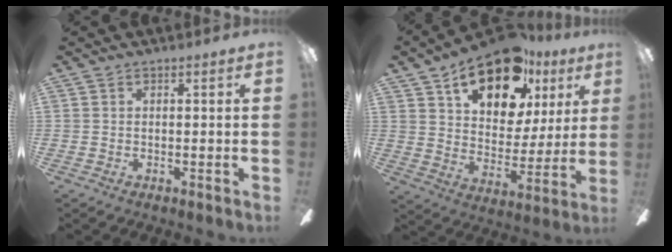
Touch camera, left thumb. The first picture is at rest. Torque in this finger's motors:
{"motor_torque": [0.41, 0.80, 1.35, -1.42, 0.15]}